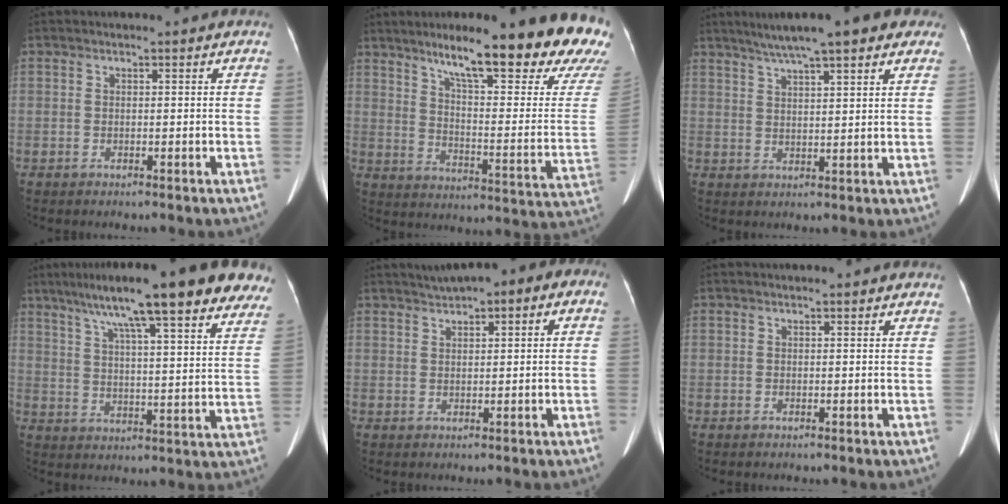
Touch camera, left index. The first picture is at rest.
{"total": 25.5, "force": [19.4, 2.7, 16.2], "torque": [-0.217, -0.047, 0.253]}
{"total": 12.8, "force": [9.6, 2.2, 8.2], "torque": [-0.126, 0.038, 0.135]}
{"total": 23.8, "force": [17.4, 3.2, 15.9], "torque": [-0.240, 0.042, 0.228]}
{"total": 7.0, "force": [3.5, 2.4, 5.6], "torque": [-0.079, 0.039, 0.046]}
{"total": 0.0}